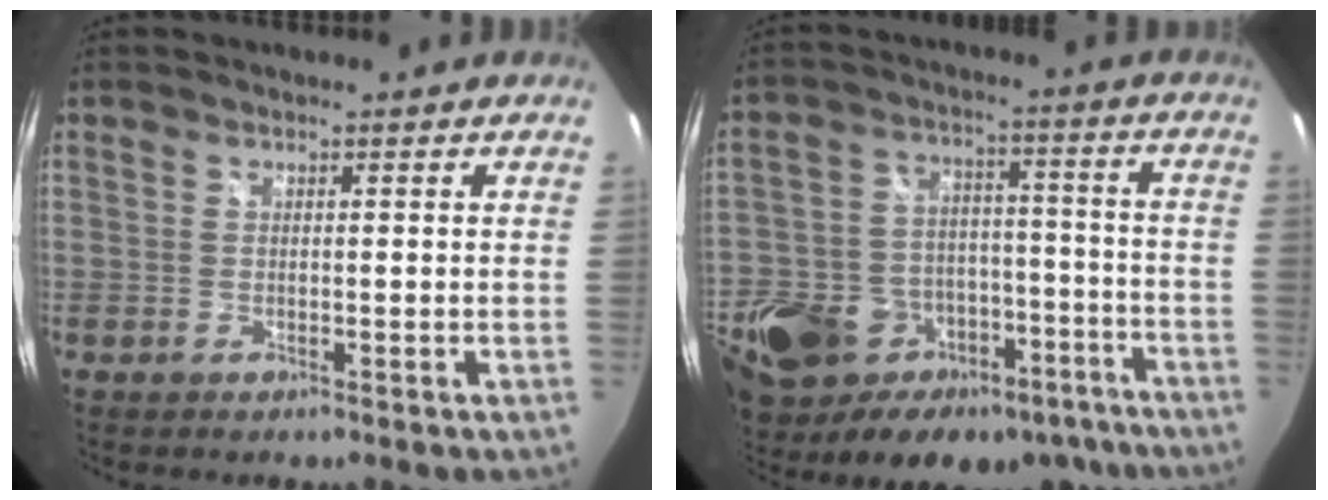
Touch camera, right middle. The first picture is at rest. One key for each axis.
{"total": 31.6, "fx": -17.8, "fy": 19.9, "fz": 17.0, "tx": -0.389, "ty": -0.003, "tz": -0.233}